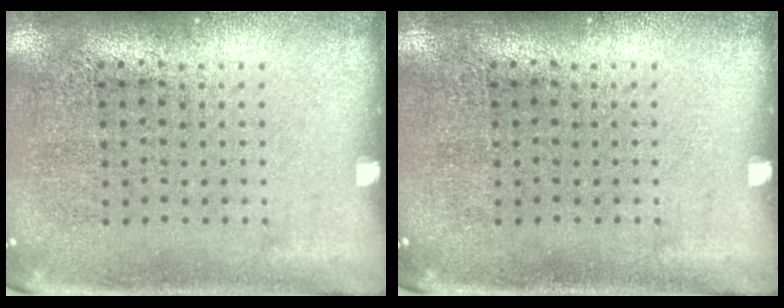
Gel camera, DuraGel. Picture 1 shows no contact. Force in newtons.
{"total": 0.0}